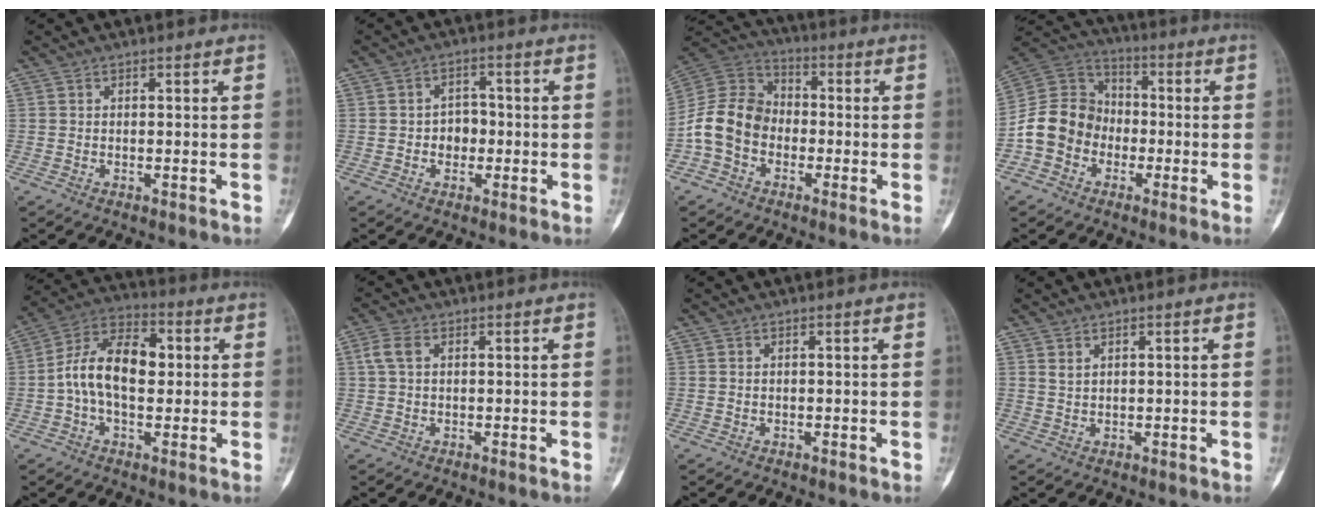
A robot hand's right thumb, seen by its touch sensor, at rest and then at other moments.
{"total": 4.4, "force": [-0.7, 3.7, 2.3], "torque": [-0.013, 0.015, -0.016]}
{"total": 11.6, "force": [-3.3, 9.1, 6.3], "torque": [-0.114, 0.043, -0.077]}
{"total": 11.8, "force": [-3.8, 10.0, 4.8], "torque": [-0.069, 0.052, -0.082]}
{"total": 13.4, "force": [0.6, 8.0, 10.7], "torque": [-0.177, 0.034, 0.000]}
{"total": 3.2, "force": [0.7, 1.9, 2.4], "torque": [-0.060, 0.008, 0.012]}
{"total": 0.0}
{"total": 1.5, "force": [0.9, 1.0, 0.8], "torque": [-0.010, -0.004, 0.021]}